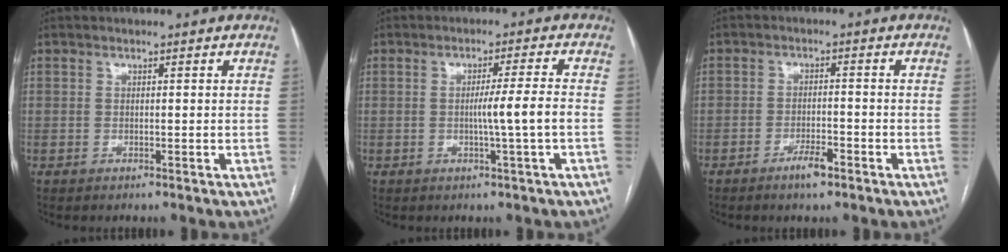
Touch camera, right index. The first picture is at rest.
{"total": 4.9, "force": [-0.8, -1.4, 4.6], "torque": [-0.074, -0.004, -0.013]}
{"total": 3.5, "force": [-2.4, 0.8, 2.5], "torque": [-0.045, 0.001, -0.040]}